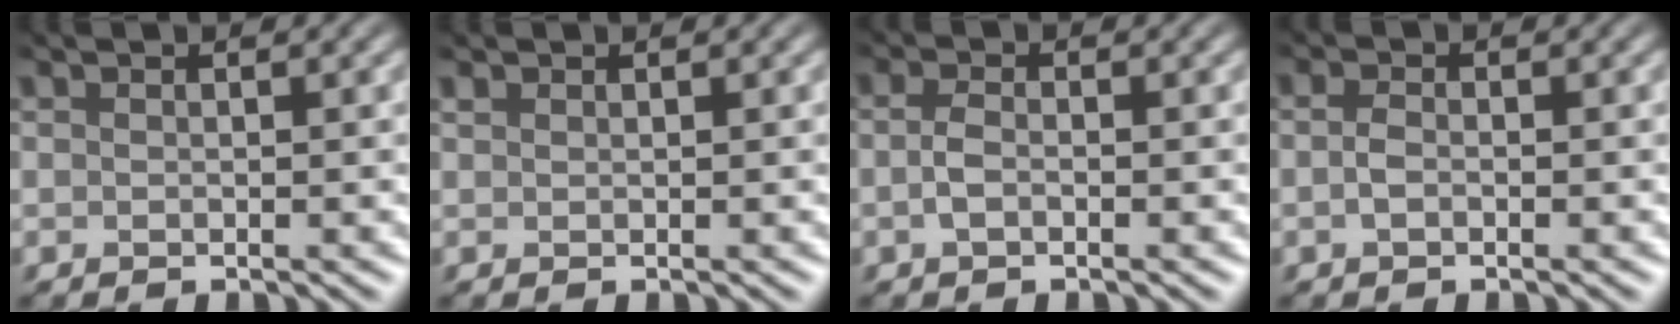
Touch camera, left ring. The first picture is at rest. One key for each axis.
{"total": 0.6, "fx": 0.2, "fy": -0.3, "fz": -0.6, "tx": -0.001, "ty": 0.000, "tz": 0.007}
{"total": 1.4, "fx": -1.3, "fy": 0.4, "fz": 0.4, "tx": -0.023, "ty": 0.001, "tz": -0.021}
{"total": 1.2, "fx": -1.2, "fy": 0.3, "fz": 0.1, "tx": -0.014, "ty": 0.003, "tz": -0.019}